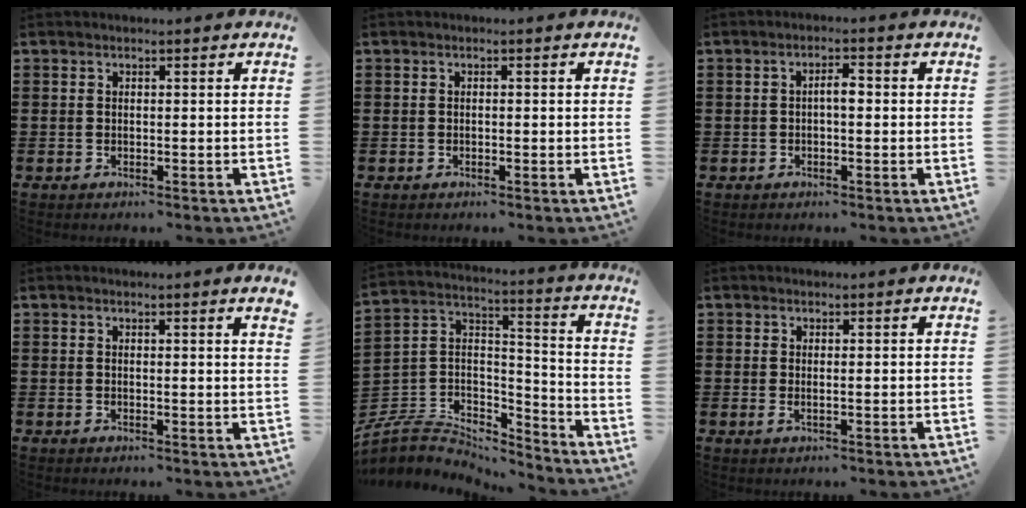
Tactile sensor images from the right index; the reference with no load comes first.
{"total": 0.0}
{"total": 2.3, "force": [-0.2, 0.7, 2.2], "torque": [-0.043, 0.003, -0.005]}
{"total": 0.9, "force": [0.7, -0.3, 0.4], "torque": [-0.008, -0.005, 0.013]}
{"total": 5.3, "force": [-4.3, 2.9, 1.0], "torque": [-0.046, -0.008, -0.091]}
{"total": 0.8, "force": [0.2, 0.0, 0.8], "torque": [-0.015, -0.001, 0.004]}